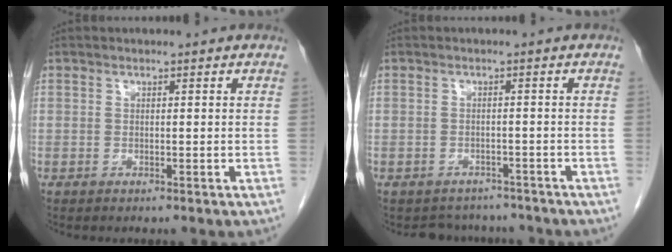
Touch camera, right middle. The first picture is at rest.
{"total": 5.2, "force": [-4.6, 2.3, -0.1], "torque": [0.006, 0.011, -0.058]}